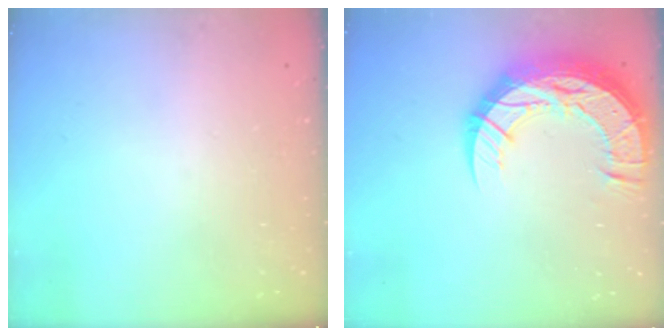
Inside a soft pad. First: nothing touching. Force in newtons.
{"total": 19.2, "press": 19.1, "slide": 1.4}